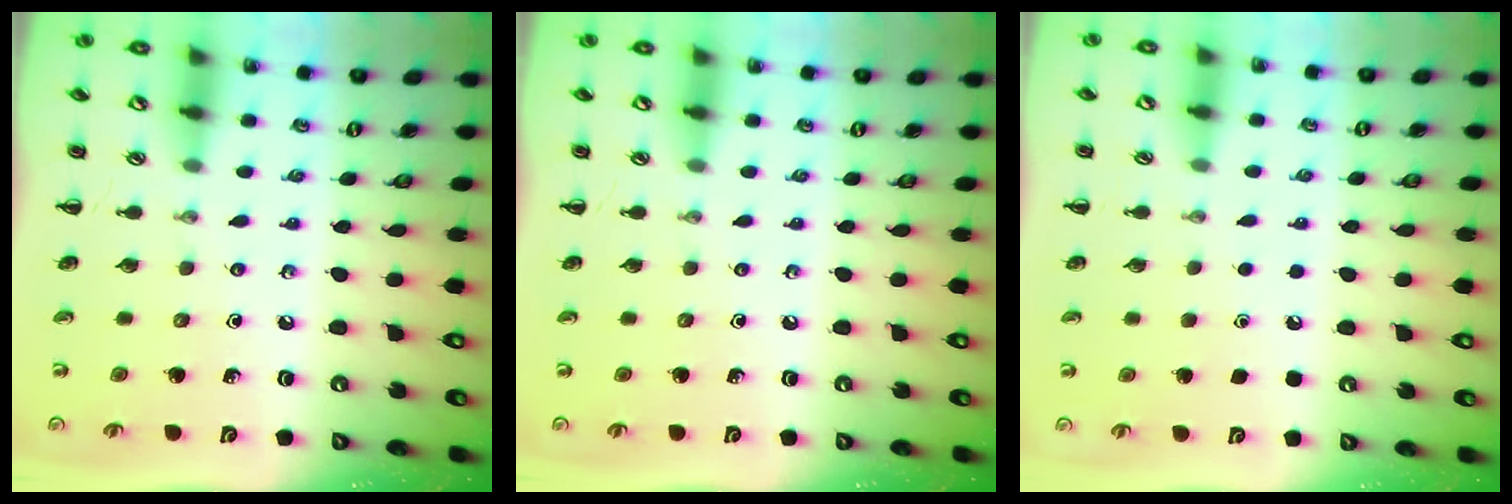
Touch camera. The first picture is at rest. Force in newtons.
{"total": 0.0}
{"total": 1.7, "press": 1.7, "slide": 0.1}